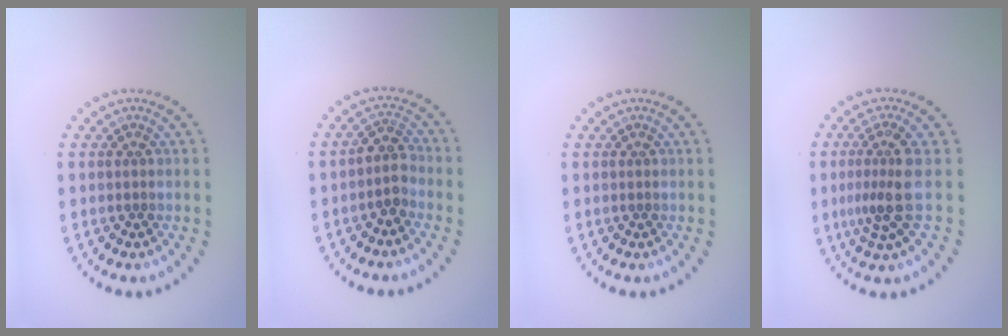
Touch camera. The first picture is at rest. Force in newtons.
{"total": 2.2, "press": 1.8, "slide": 1.3}
{"total": 0.0}
{"total": 3.3, "press": 2.3, "slide": 2.3}